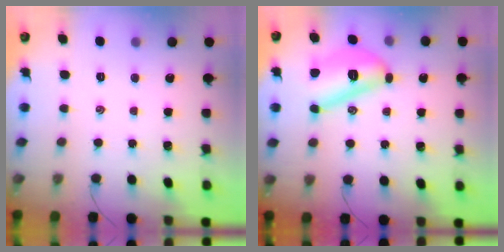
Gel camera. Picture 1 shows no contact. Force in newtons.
{"total": 13.0, "press": 12.9, "slide": 1.6}